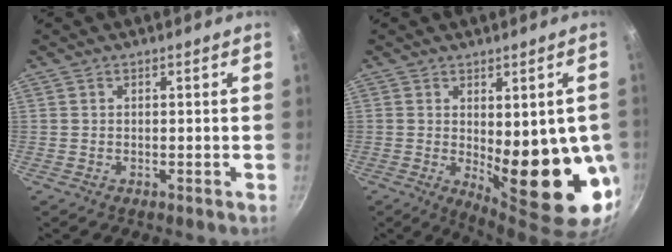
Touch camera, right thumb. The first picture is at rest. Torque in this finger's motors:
{"motor_torque": [-0.40, 1.80, 2.02, -0.16, 0.18]}